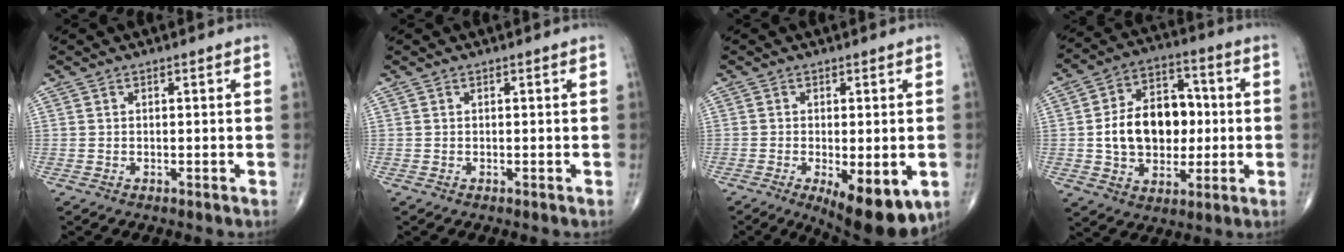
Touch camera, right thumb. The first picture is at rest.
{"total": 0.0}
{"total": 12.1, "force": [-4.5, 4.6, 10.3], "torque": [-0.140, -0.018, -0.057]}
{"total": 15.8, "force": [-0.1, 11.2, 11.1], "torque": [-0.146, 0.025, 0.003]}